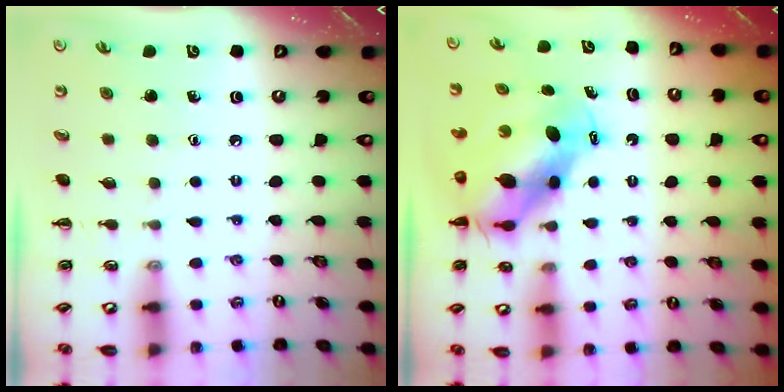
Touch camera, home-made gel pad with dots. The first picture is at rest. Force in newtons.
{"total": 7.1, "press": 7.0, "slide": 1.5}